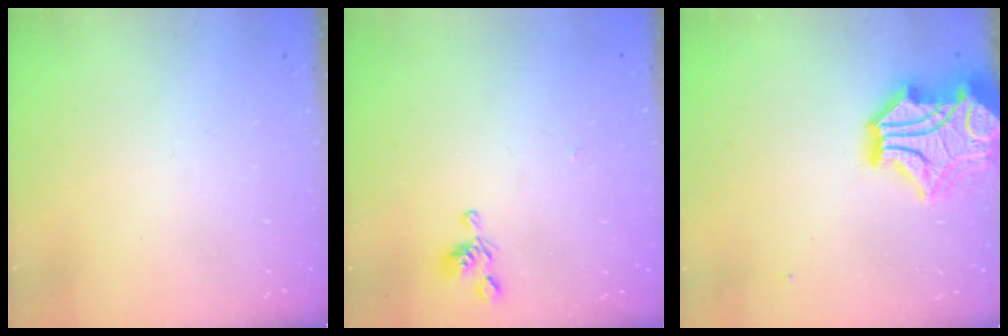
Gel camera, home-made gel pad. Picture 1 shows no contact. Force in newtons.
{"total": 6.5, "press": 6.5, "slide": 0.4}
{"total": 14.0, "press": 13.8, "slide": 2.6}